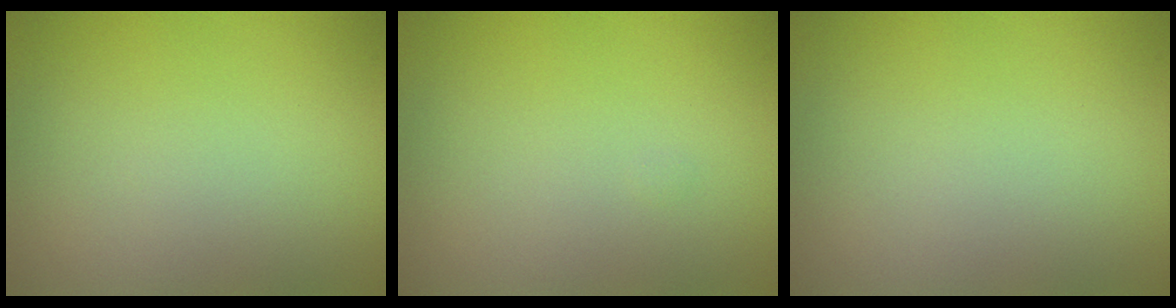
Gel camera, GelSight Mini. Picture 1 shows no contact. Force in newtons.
{"total": 0.0}
{"total": 0.0}